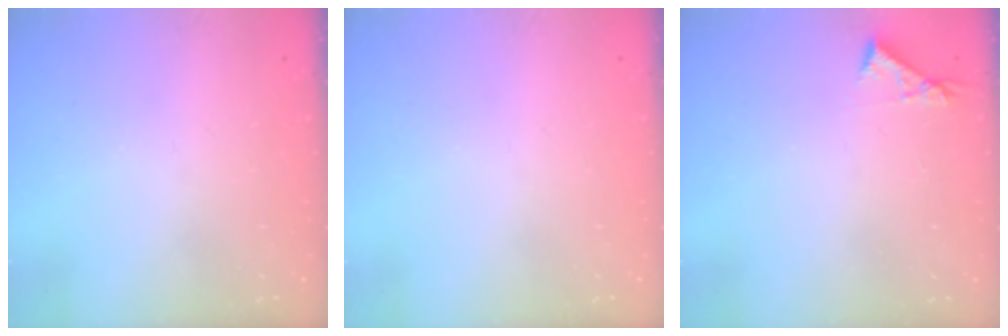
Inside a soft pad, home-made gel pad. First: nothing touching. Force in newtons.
{"total": 0.0}
{"total": 4.7, "press": 4.7, "slide": 0.4}